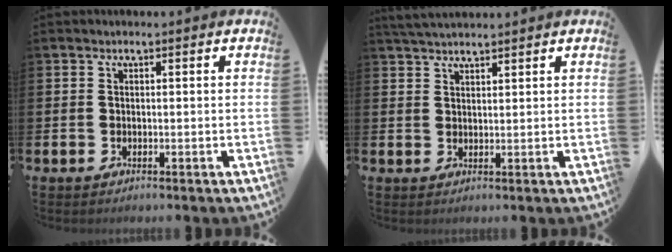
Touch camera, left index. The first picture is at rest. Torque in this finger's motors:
{"motor_torque": [-0.06, -0.28, 0.39, 0.14]}